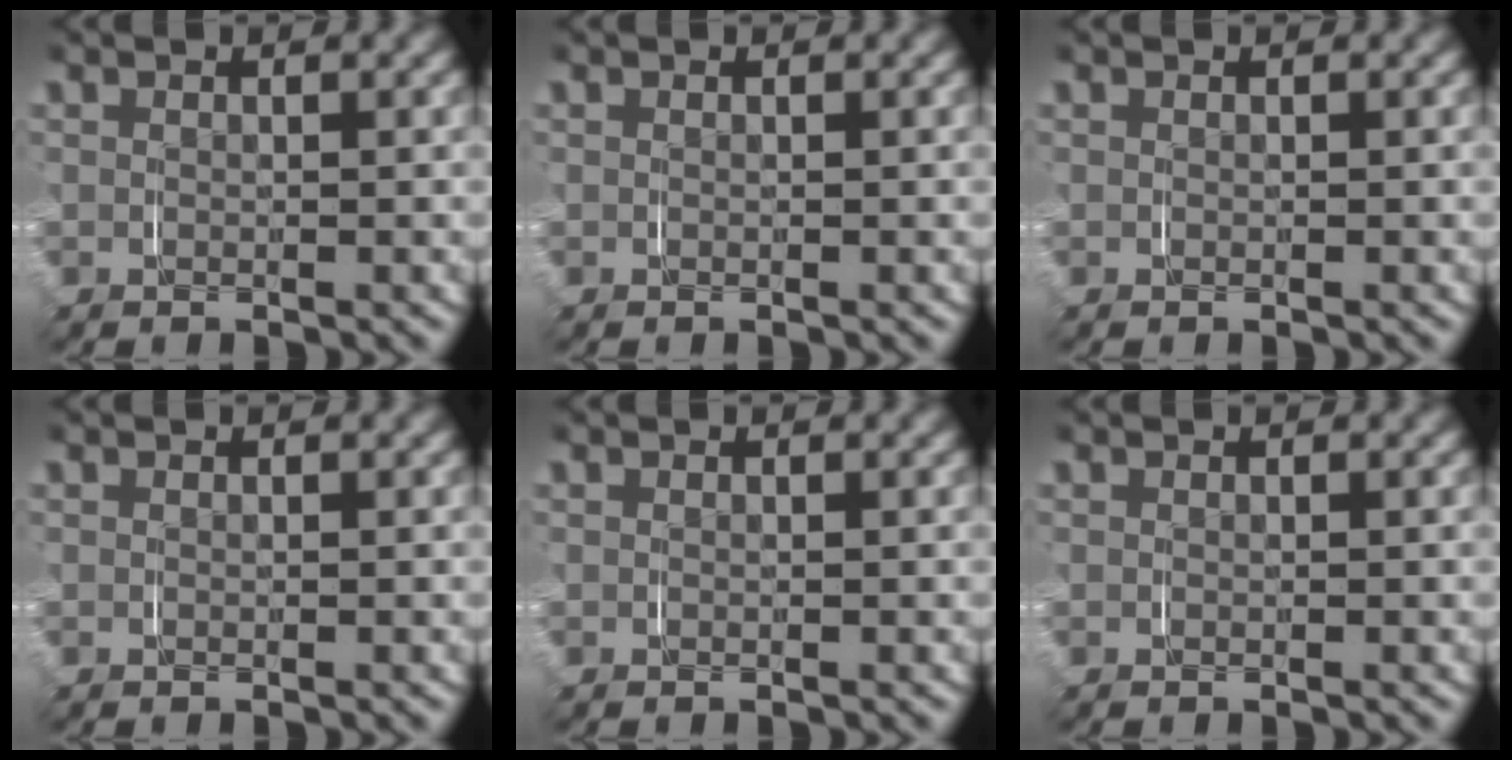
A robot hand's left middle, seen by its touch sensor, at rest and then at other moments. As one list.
[{"total": 0.0}, {"total": 0.0}, {"total": 0.0}, {"total": 0.0}, {"total": 0.0}]